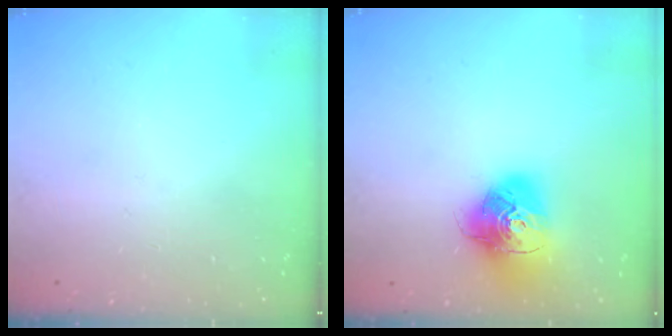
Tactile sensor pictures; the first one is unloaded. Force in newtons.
{"total": 17.5, "press": 17.4, "slide": 2.0}